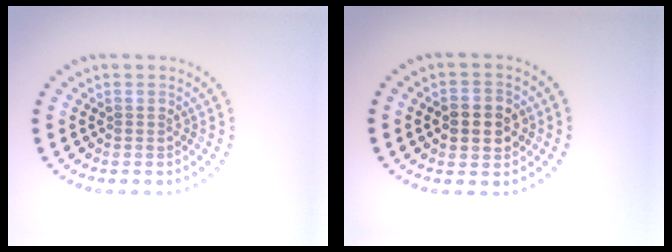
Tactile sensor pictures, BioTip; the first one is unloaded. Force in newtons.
{"total": 3.4, "press": 3.4, "slide": 0.3}